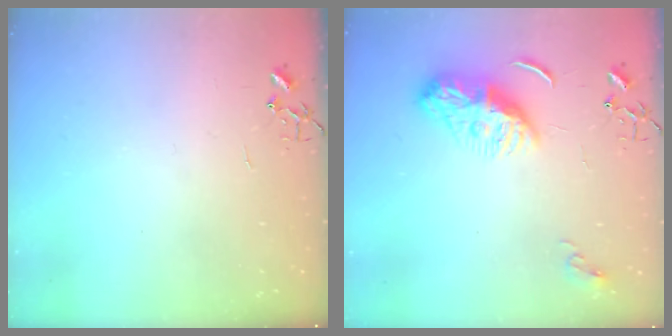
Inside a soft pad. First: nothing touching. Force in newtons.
{"total": 9.4, "press": 9.3, "slide": 0.9}